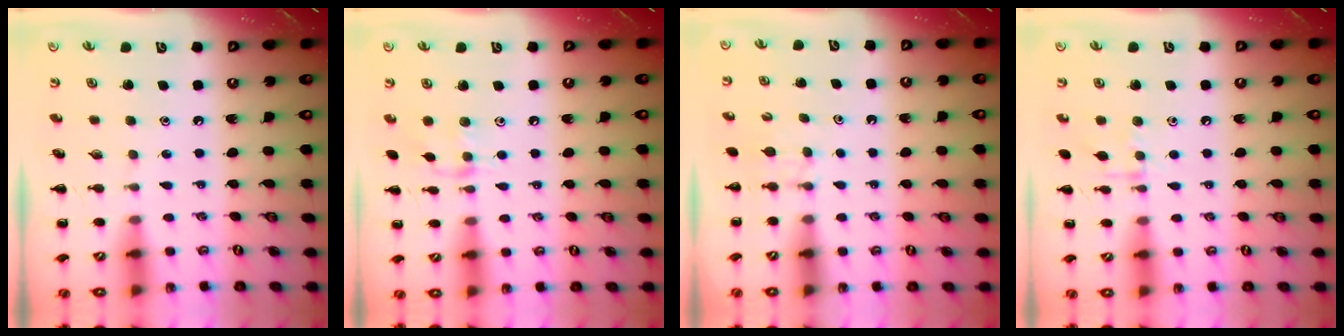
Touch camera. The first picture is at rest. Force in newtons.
{"total": 7.3, "press": 7.2, "slide": 1.2}
{"total": 2.9, "press": 2.7, "slide": 1.1}
{"total": 6.5, "press": 6.5, "slide": 1.1}